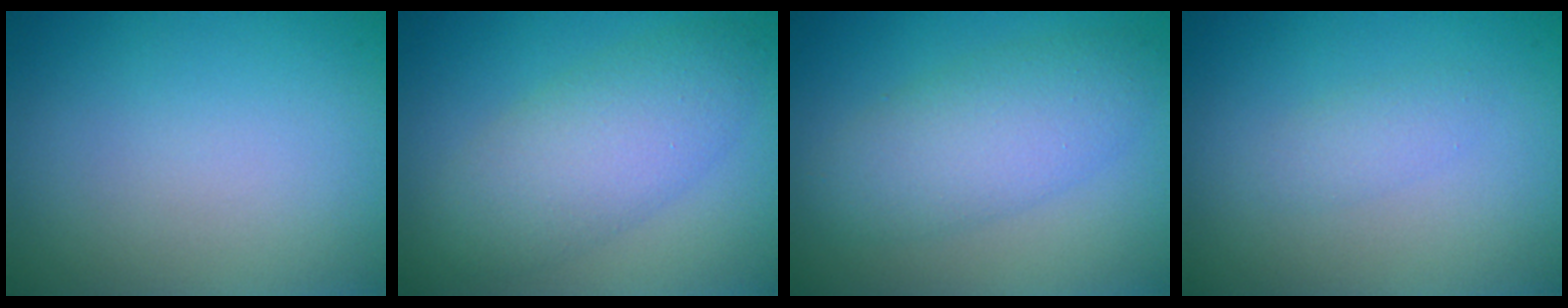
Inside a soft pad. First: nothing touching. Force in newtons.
{"total": 5.3, "press": 5.3, "slide": 0.1}
{"total": 4.8, "press": 4.8, "slide": 0.0}
{"total": 1.3, "press": 1.3, "slide": 0.1}